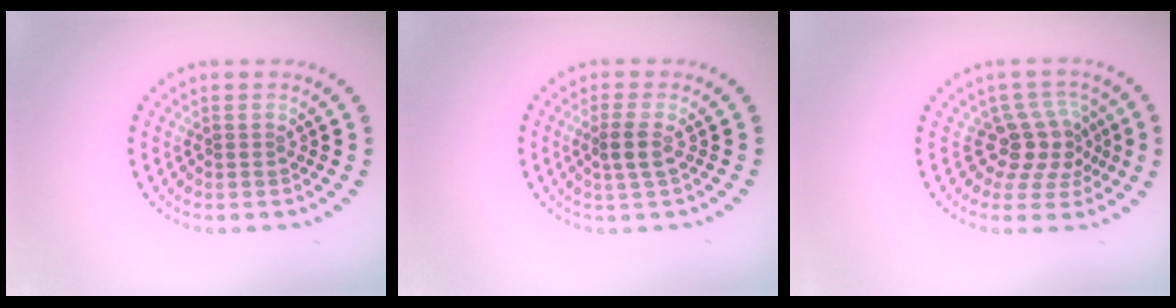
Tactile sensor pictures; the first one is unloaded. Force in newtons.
{"total": 1.9, "press": 1.5, "slide": 1.1}
{"total": 3.6, "press": 2.8, "slide": 2.2}